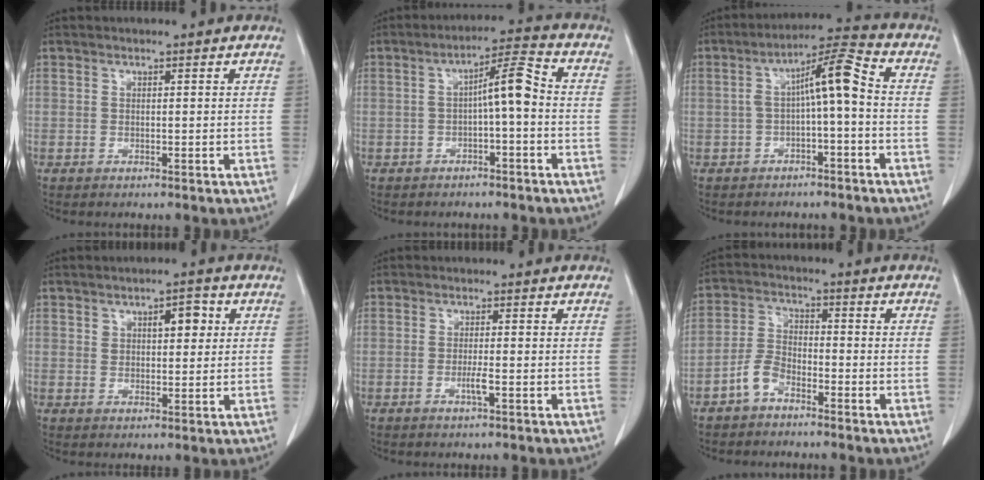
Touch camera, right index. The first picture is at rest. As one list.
[{"total": 6.6, "force": [-0.7, 1.1, 6.5], "torque": [-0.108, 0.030, -0.012]}, {"total": 8.3, "force": [-0.4, 1.3, 8.2], "torque": [-0.138, 0.037, -0.008]}, {"total": 5.4, "force": [1.9, 2.7, 4.2], "torque": [-0.066, 0.015, 0.035]}, {"total": 2.5, "force": [-0.9, 0.4, 2.3], "torque": [-0.046, -0.001, -0.015]}, {"total": 5.3, "force": [-3.3, 2.9, 3.0], "torque": [-0.071, 0.015, -0.067]}]